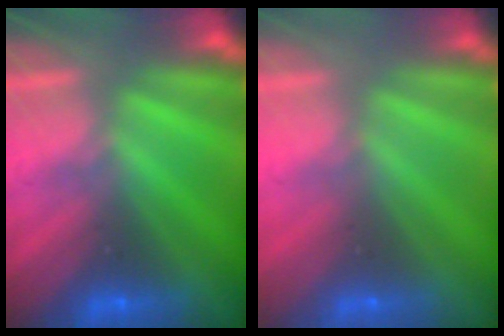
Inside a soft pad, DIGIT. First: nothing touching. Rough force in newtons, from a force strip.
{"total": 2.8}